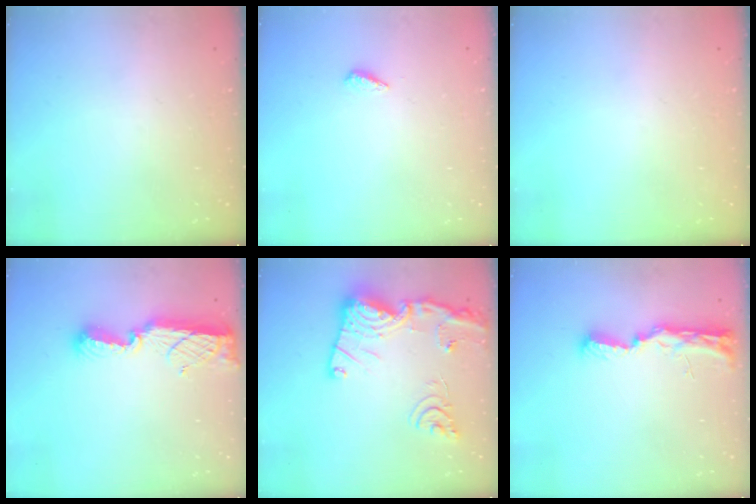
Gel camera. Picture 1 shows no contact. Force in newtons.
{"total": 4.8, "press": 4.8, "slide": 0.4}
{"total": 0.0}
{"total": 9.9, "press": 9.9, "slide": 0.8}
{"total": 21.7, "press": 21.5, "slide": 2.2}
{"total": 11.2, "press": 9.8, "slide": 5.4}